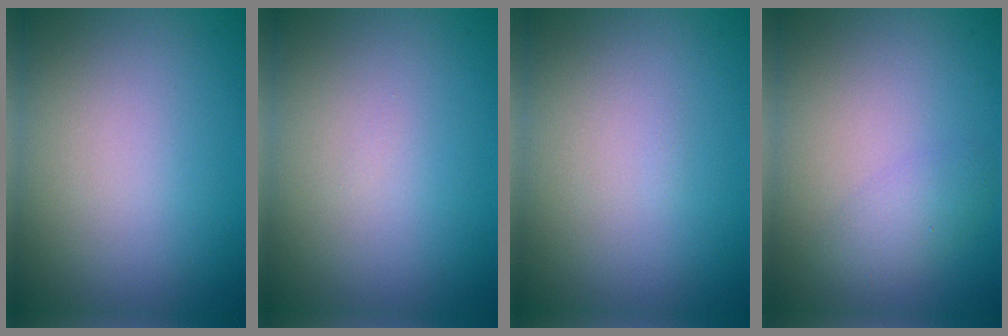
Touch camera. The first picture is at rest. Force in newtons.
{"total": 0.0}
{"total": 0.0}
{"total": 2.0, "press": 2.0, "slide": 0.2}